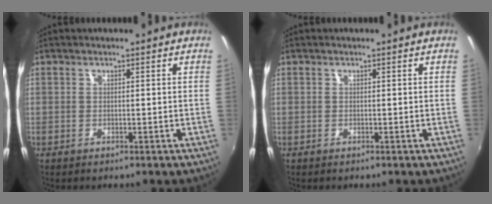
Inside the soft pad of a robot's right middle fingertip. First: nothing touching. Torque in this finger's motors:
{"motor_torque": [0.15, -0.21, 0.05, 0.00]}